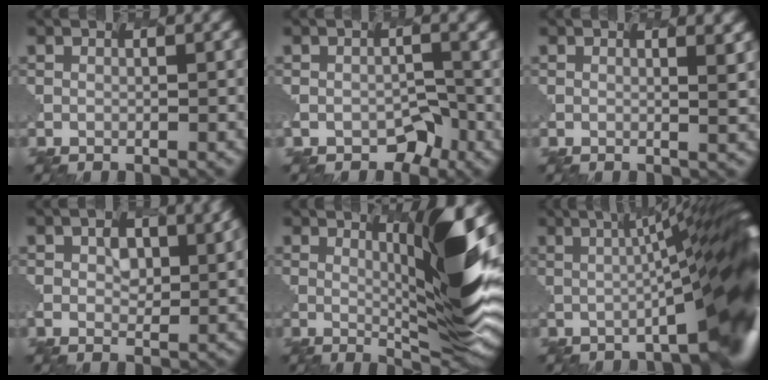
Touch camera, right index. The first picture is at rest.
{"total": 2.1, "force": [-1.7, 1.1, -0.6], "torque": [-0.001, -0.002, -0.038]}
{"total": 1.2, "force": [1.1, -0.4, 0.0], "torque": [0.004, 0.019, -0.010]}
{"total": 2.4, "force": [1.5, 1.7, 0.9], "torque": [-0.028, 0.012, 0.006]}
{"total": 7.4, "force": [2.5, 0.0, 7.0], "torque": [-0.113, 0.002, 0.028]}
{"total": 12.3, "force": [0.5, 2.5, 12.0], "torque": [-0.103, 0.030, -0.013]}